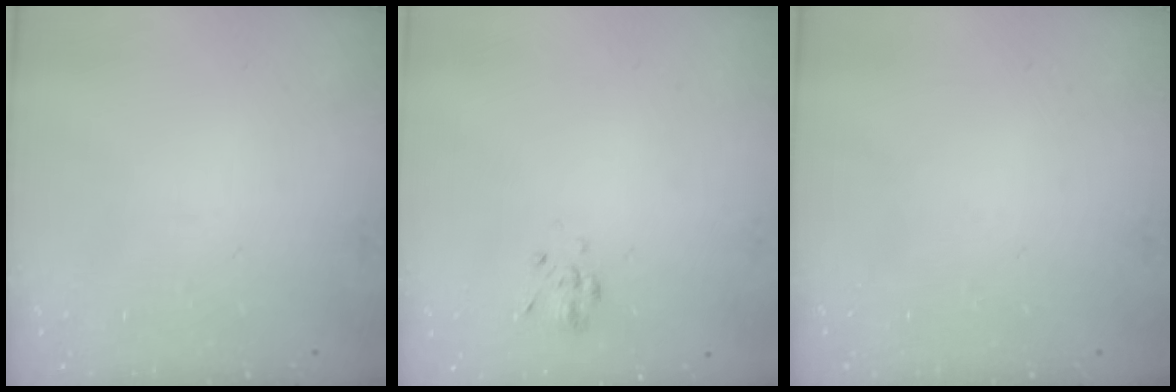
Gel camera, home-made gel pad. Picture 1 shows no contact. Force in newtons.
{"total": 3.2, "press": 2.9, "slide": 1.3}
{"total": 0.0}